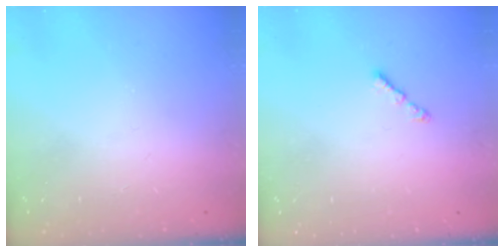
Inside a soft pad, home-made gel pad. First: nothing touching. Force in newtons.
{"total": 1.6, "press": 1.5, "slide": 0.5}